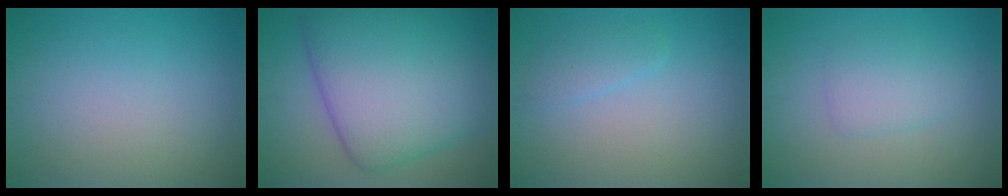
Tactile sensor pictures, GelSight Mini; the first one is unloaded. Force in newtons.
{"total": 12.3, "press": 12.3, "slide": 0.3}
{"total": 1.5, "press": 1.5, "slide": 0.1}
{"total": 2.3, "press": 2.3, "slide": 0.0}